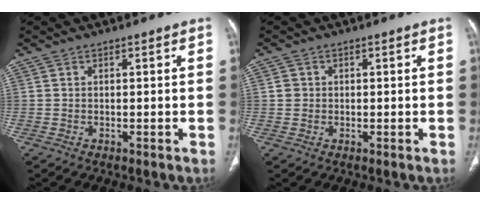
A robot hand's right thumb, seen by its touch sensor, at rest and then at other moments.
{"total": 1.7, "force": [0.1, 1.6, 0.4], "torque": [0.002, 0.004, 0.003]}